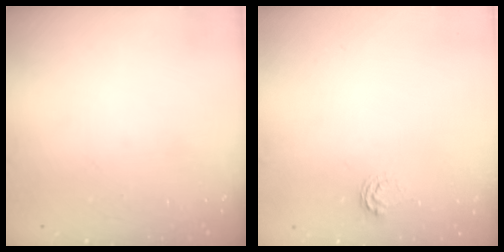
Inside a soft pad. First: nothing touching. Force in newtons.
{"total": 3.6, "press": 3.5, "slide": 0.5}